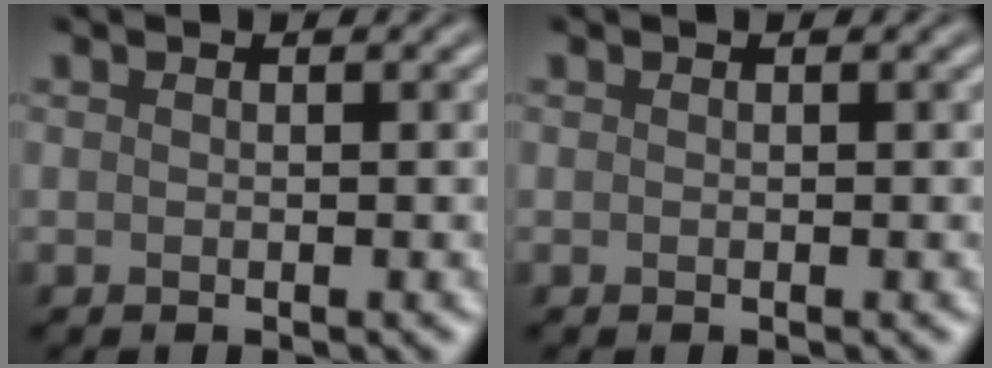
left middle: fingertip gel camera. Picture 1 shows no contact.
{"total": 0.0}